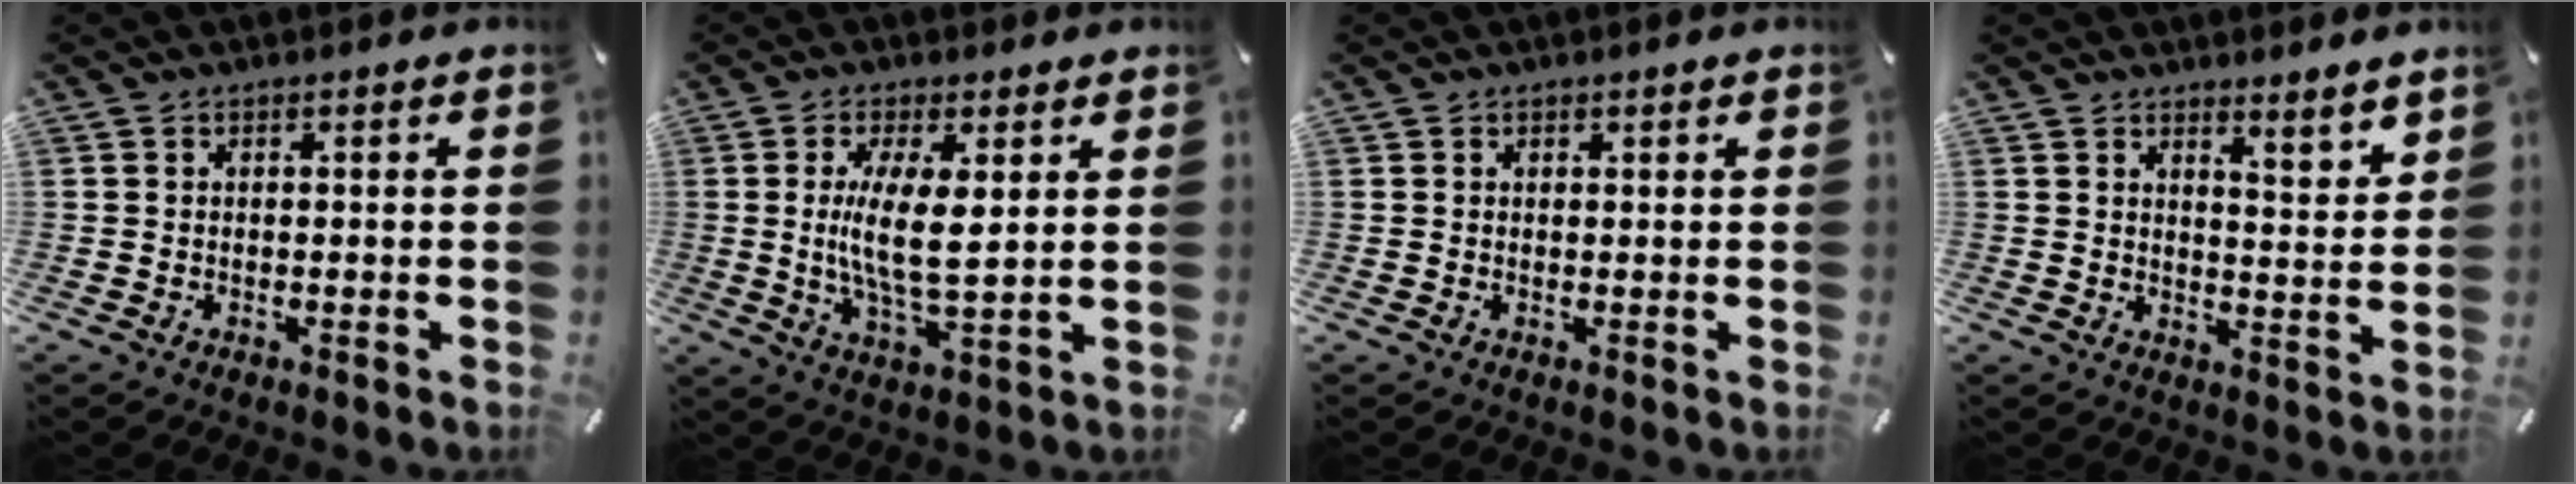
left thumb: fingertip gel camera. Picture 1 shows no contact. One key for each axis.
{"total": 10.6, "fx": 1.9, "fy": 3.6, "fz": 9.8, "tx": -0.183, "ty": -0.017, "tz": 0.024}
{"total": 0.8, "fx": 0.5, "fy": 0.6, "fz": 0.1, "tx": -0.001, "ty": 0.002, "tz": 0.009}
{"total": 4.6, "fx": 4.5, "fy": 0.6, "fz": 1.0, "tx": -0.003, "ty": -0.047, "tz": 0.075}